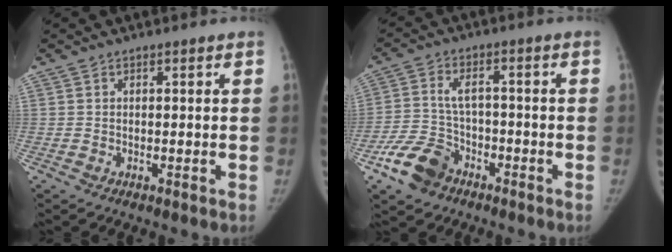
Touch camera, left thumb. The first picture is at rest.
{"total": 8.7, "force": [-5.3, 5.8, 3.9], "torque": [-0.069, 0.025, -0.098]}